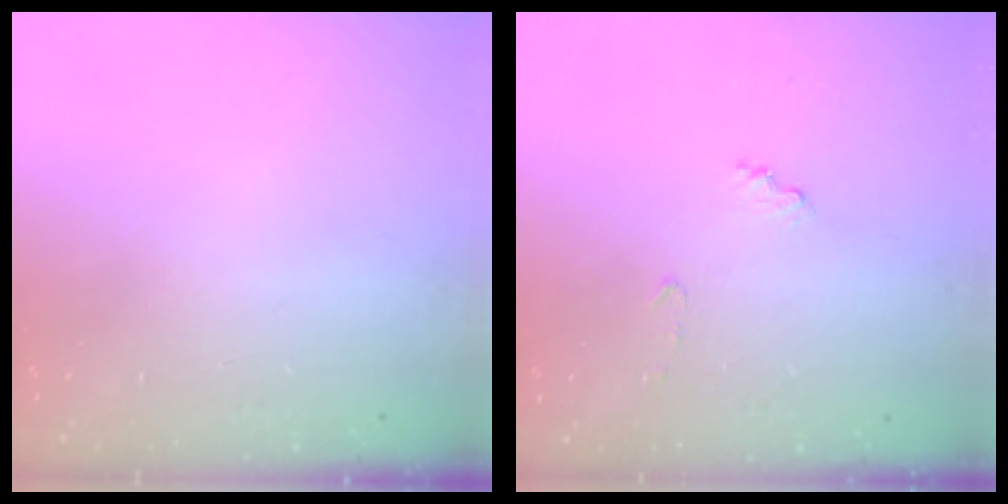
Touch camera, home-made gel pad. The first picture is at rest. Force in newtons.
{"total": 7.1, "press": 7.1, "slide": 0.5}